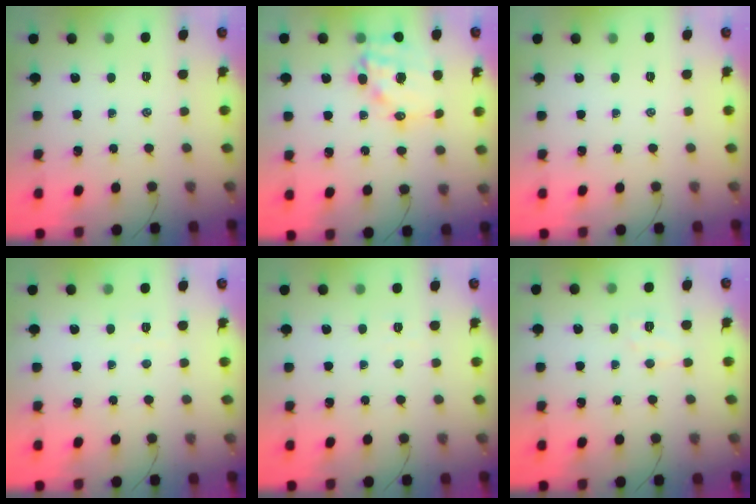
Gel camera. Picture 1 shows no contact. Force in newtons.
{"total": 14.5, "press": 14.1, "slide": 3.5}
{"total": 0.0}
{"total": 2.4, "press": 2.3, "slide": 0.5}
{"total": 2.4, "press": 2.3, "slide": 0.5}
{"total": 4.2, "press": 4.1, "slide": 1.0}